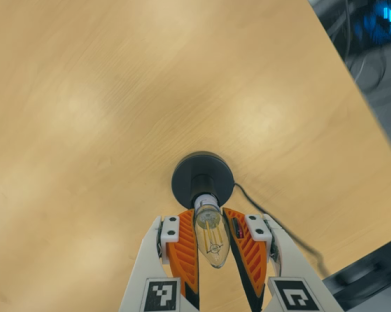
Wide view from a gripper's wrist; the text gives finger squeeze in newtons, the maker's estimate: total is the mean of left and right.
{"total": 14.1, "left": 13.4, "right": 14.8}